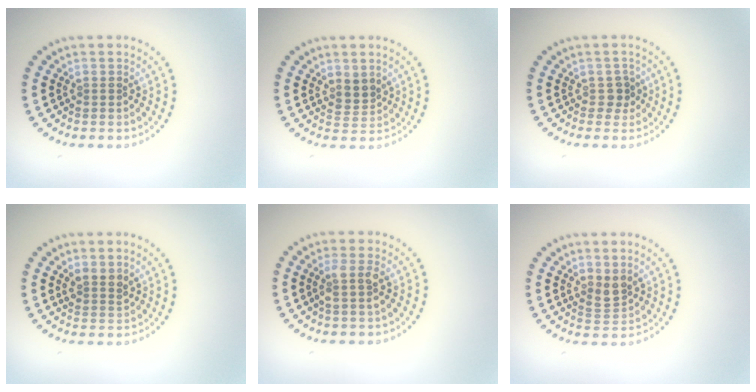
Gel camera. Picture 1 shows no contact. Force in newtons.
{"total": 1.9, "press": 1.6, "slide": 1.1}
{"total": 1.2, "press": 0.9, "slide": 0.7}
{"total": 1.7, "press": 1.4, "slide": 1.0}
{"total": 1.8, "press": 1.5, "slide": 1.0}
{"total": 1.7, "press": 1.4, "slide": 1.0}